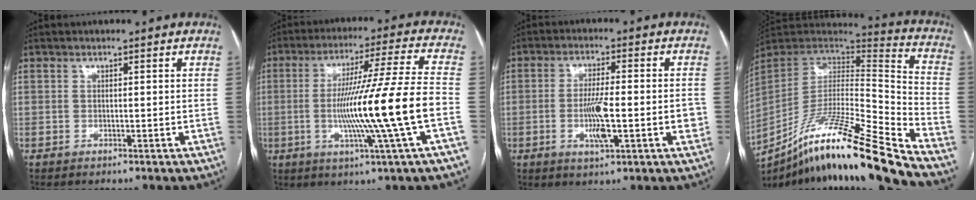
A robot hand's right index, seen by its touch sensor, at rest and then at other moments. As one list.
[{"total": 16.3, "force": [-3.5, -2.4, 15.8], "torque": [-0.279, -0.007, -0.063]}, {"total": 8.6, "force": [-1.8, 1.5, 8.2], "torque": [-0.141, 0.001, -0.029]}, {"total": 23.8, "force": [-18.2, -0.6, 15.4], "torque": [-0.246, -0.020, -0.329]}]